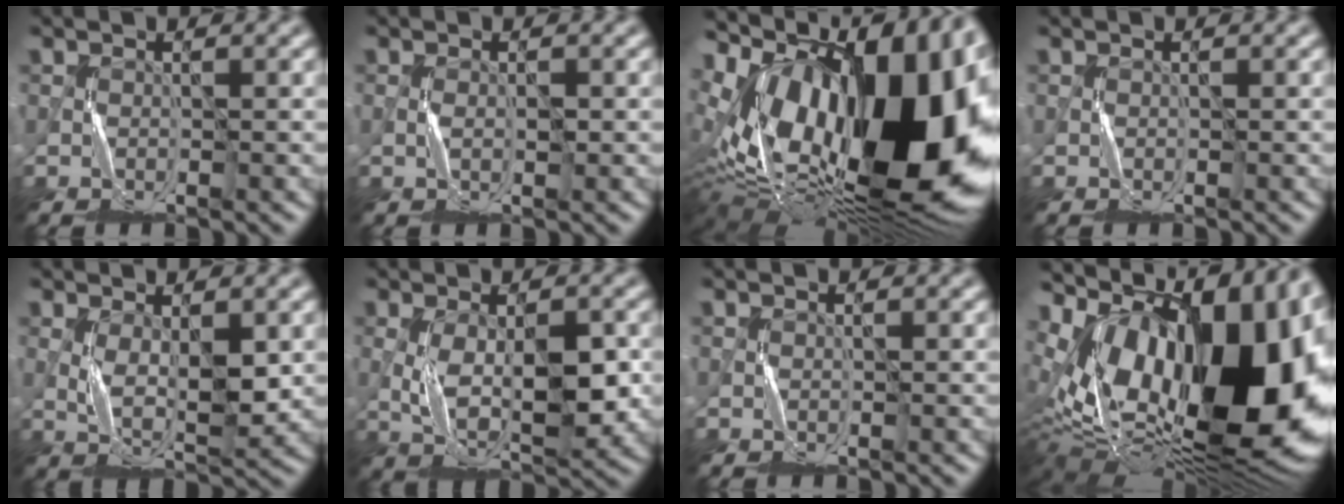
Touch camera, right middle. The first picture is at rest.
{"total": 0.8, "force": [-0.3, 0.2, 0.7], "torque": [-0.014, 0.003, -0.004]}
{"total": 21.3, "force": [1.7, 11.9, 17.5], "torque": [-0.314, -0.003, 0.025]}
{"total": 0.0}
{"total": 4.3, "force": [0.3, 1.5, 4.0], "torque": [-0.082, -0.005, 0.010]}
{"total": 6.7, "force": [-0.6, 2.6, 6.1], "torque": [-0.114, -0.001, -0.006]}
{"total": 0.0}
{"total": 19.7, "force": [3.0, 11.1, 16.0], "torque": [-0.268, 0.029, 0.046]}